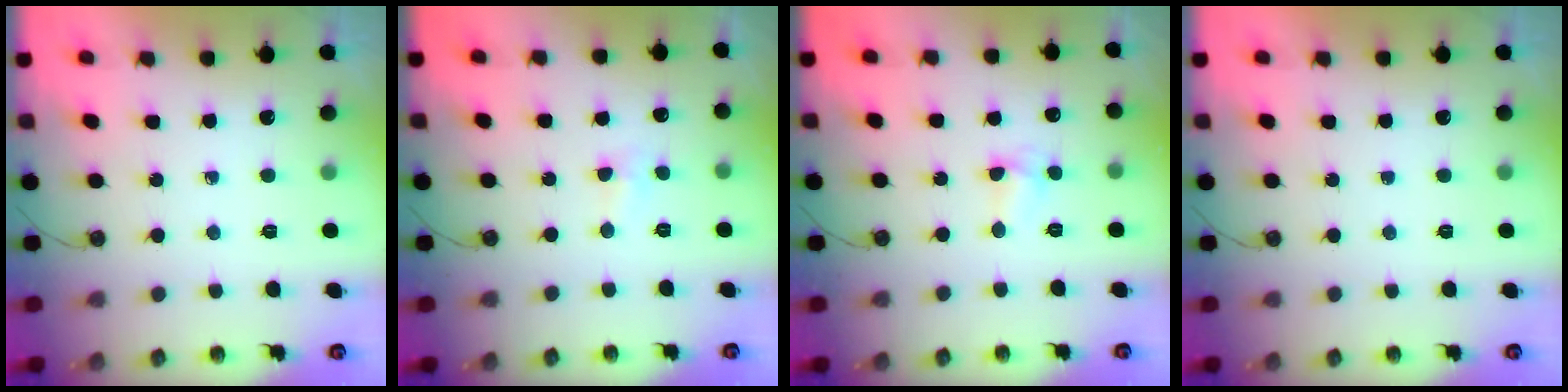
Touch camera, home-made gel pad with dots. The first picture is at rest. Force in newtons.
{"total": 2.4, "press": 2.4, "slide": 0.5}
{"total": 3.9, "press": 3.8, "slide": 0.4}
{"total": 0.0}